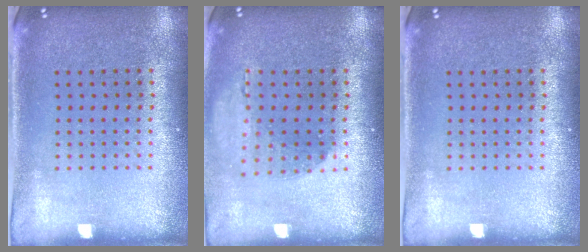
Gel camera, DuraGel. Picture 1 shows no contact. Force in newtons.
{"total": 1.2, "press": 1.2, "slide": 0.0}
{"total": 0.0}